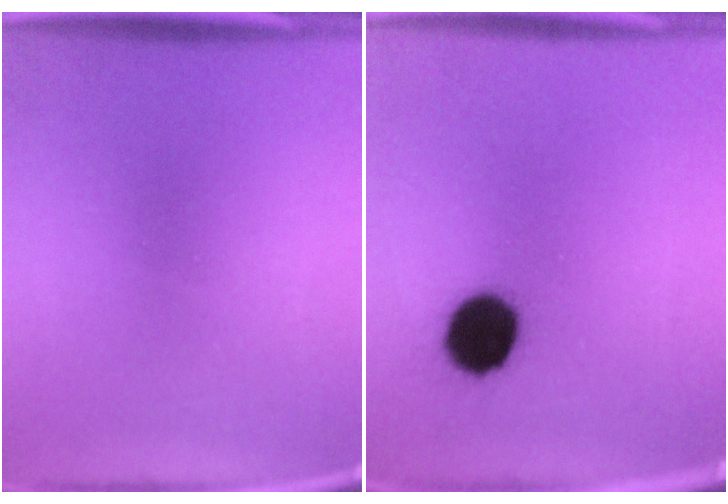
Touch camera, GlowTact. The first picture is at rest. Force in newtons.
{"total": 10.5}